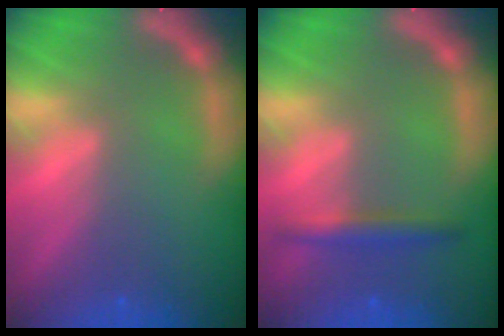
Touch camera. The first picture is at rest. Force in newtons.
{"total": 2.4}